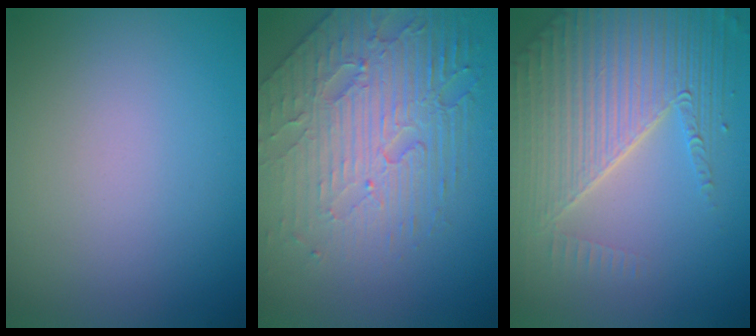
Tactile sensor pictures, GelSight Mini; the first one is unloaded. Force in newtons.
{"total": 6.9, "press": 5.3, "slide": 4.4}
{"total": 7.7, "press": 5.8, "slide": 5.0}